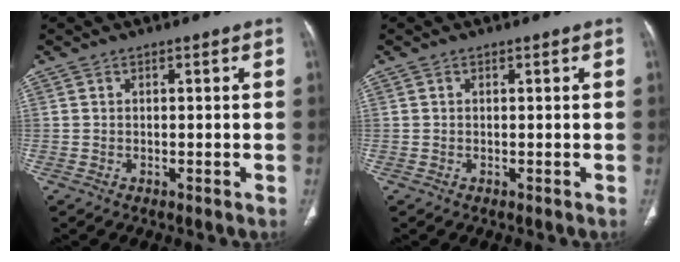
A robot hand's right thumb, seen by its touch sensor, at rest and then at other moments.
{"total": 0.0}